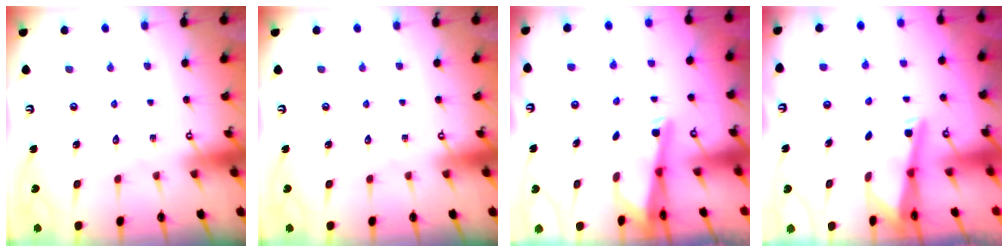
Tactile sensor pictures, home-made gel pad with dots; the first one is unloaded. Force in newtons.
{"total": 0.0}
{"total": 2.8, "press": 2.7, "slide": 0.6}
{"total": 2.7, "press": 2.7, "slide": 0.2}